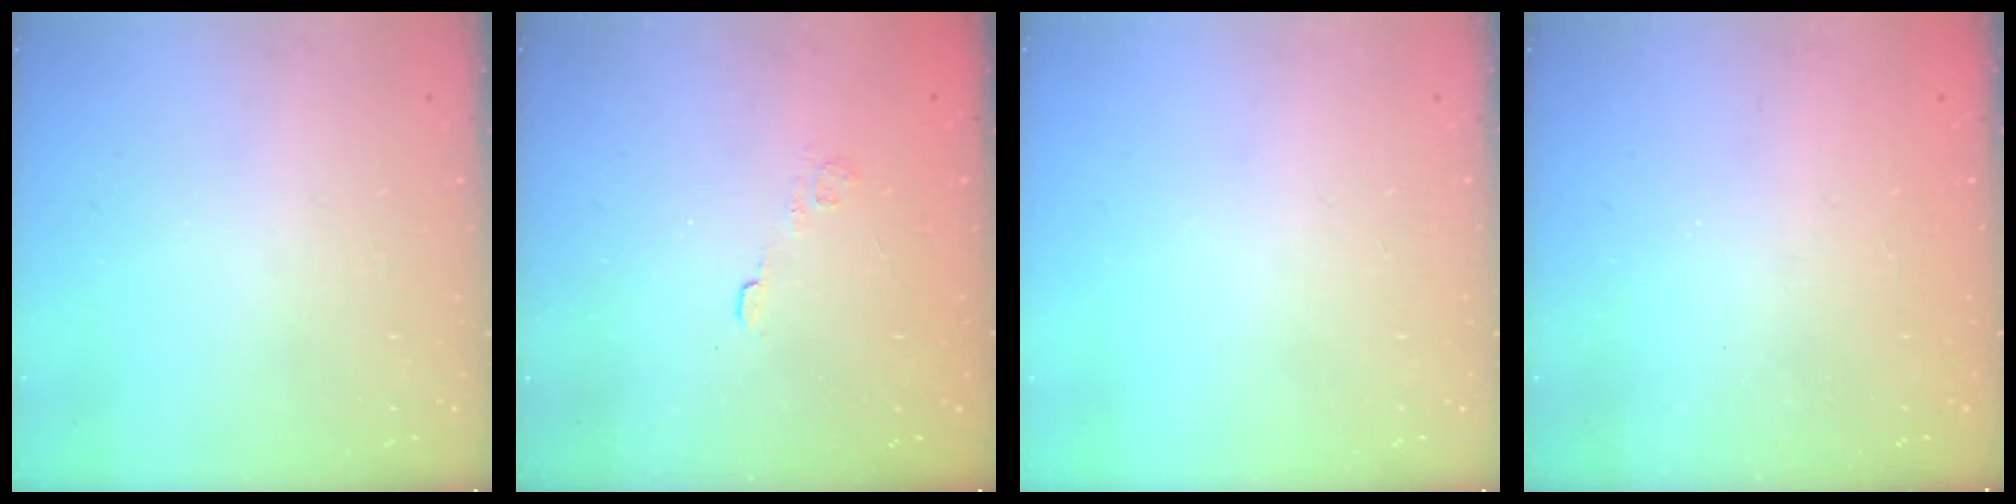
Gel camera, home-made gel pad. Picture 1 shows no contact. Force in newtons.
{"total": 2.6, "press": 2.2, "slide": 1.4}
{"total": 0.0}
{"total": 2.4, "press": 2.3, "slide": 0.7}